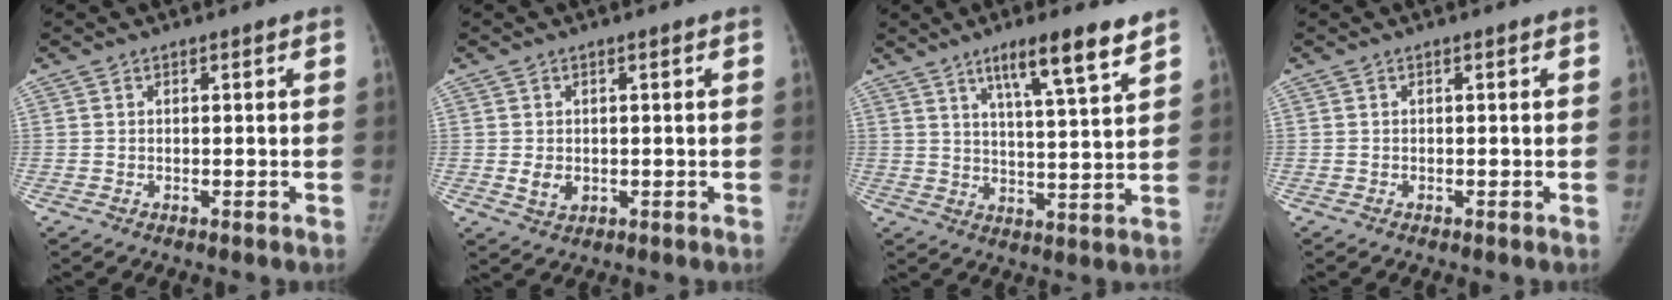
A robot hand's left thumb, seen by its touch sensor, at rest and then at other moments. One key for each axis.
{"total": 2.7, "fx": -0.2, "fy": 2.1, "fz": 1.6, "tx": -0.022, "ty": -0.005, "tz": 0.003}
{"total": 10.7, "fx": 7.0, "fy": 1.2, "fz": 8.0, "tx": -0.121, "ty": -0.036, "tz": 0.112}
{"total": 0.0}